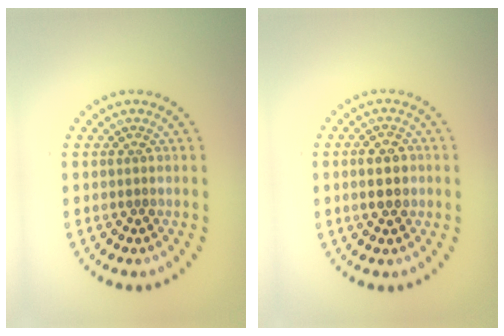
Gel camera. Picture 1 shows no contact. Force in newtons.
{"total": 2.4, "press": 2.4, "slide": 0.2}